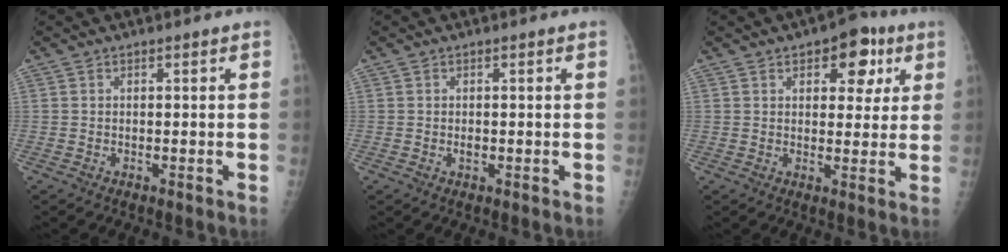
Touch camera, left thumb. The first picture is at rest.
{"total": 1.0, "force": [0.0, 0.6, 0.7], "torque": [-0.009, -0.001, 0.000]}
{"total": 9.2, "force": [4.2, 5.3, 6.2], "torque": [-0.035, -0.009, 0.048]}